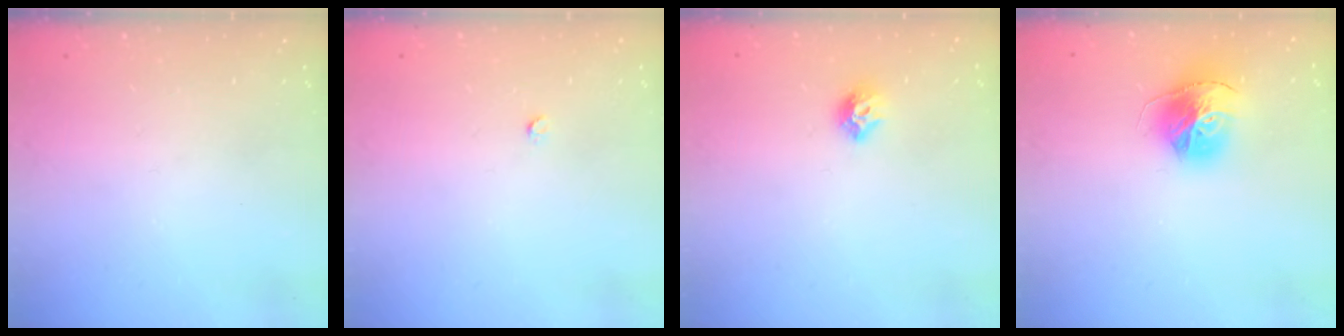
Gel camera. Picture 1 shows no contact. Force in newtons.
{"total": 2.2, "press": 2.2, "slide": 0.3}
{"total": 8.2, "press": 8.2, "slide": 0.3}
{"total": 15.6, "press": 15.5, "slide": 1.6}